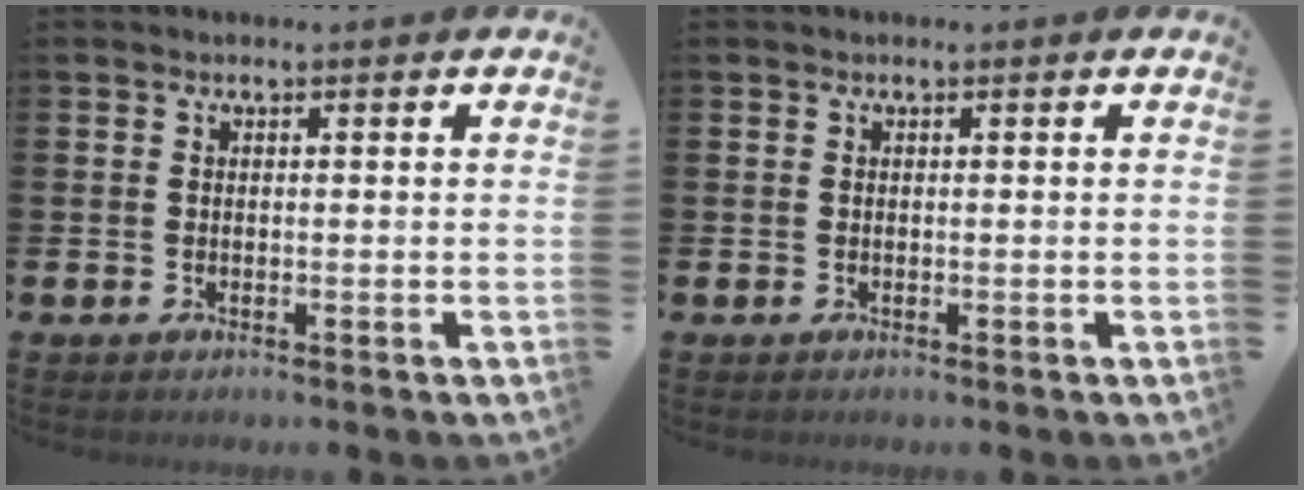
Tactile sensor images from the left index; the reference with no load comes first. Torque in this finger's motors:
{"motor_torque": [0.00, 0.00, 0.00, 0.00]}